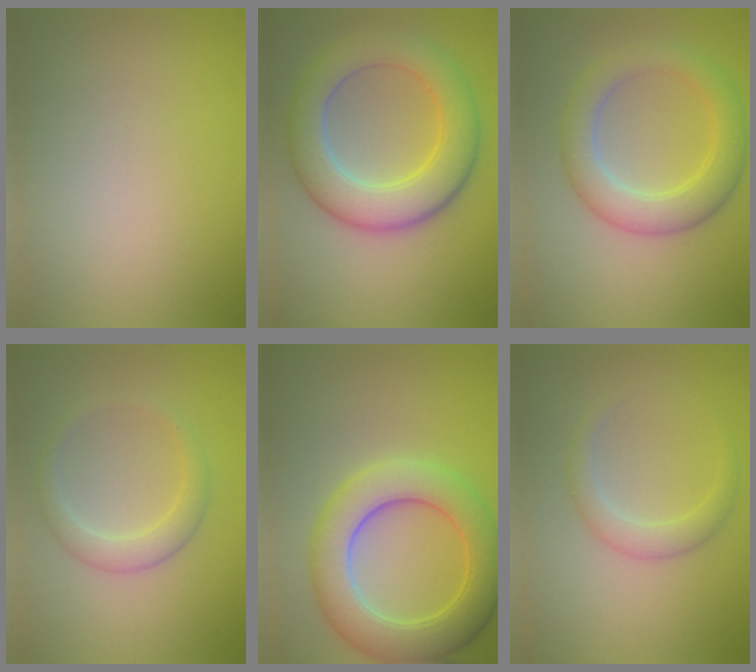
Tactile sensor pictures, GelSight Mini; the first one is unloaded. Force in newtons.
{"total": 7.3, "press": 7.3, "slide": 0.2}
{"total": 4.9, "press": 4.9, "slide": 0.2}
{"total": 2.2, "press": 2.2, "slide": 0.1}
{"total": 7.3, "press": 7.3, "slide": 0.2}
{"total": 2.0, "press": 2.0, "slide": 0.0}